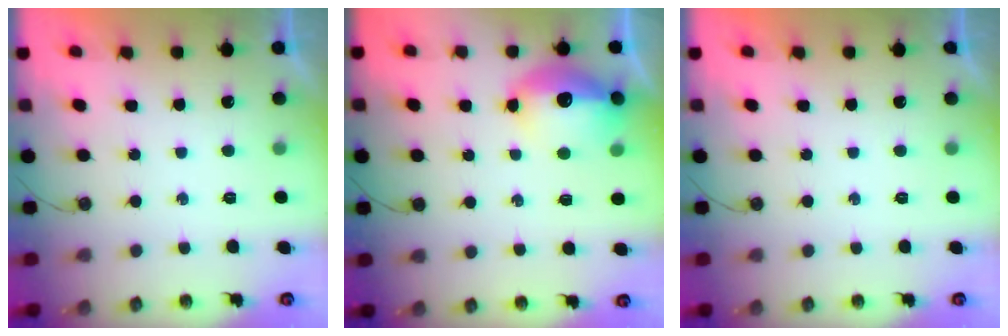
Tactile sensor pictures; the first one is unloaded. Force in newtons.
{"total": 14.5, "press": 14.4, "slide": 1.1}
{"total": 0.0}